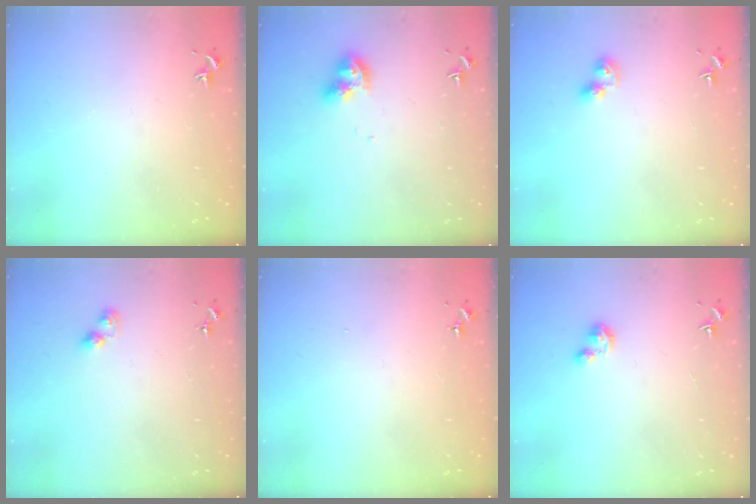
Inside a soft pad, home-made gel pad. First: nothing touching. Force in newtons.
{"total": 9.6, "press": 9.6, "slide": 1.1}
{"total": 5.9, "press": 5.8, "slide": 0.7}
{"total": 4.8, "press": 4.8, "slide": 0.4}
{"total": 0.0}
{"total": 3.6, "press": 3.5, "slide": 0.4}